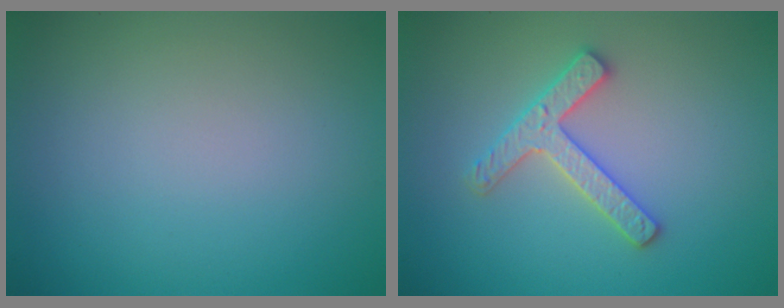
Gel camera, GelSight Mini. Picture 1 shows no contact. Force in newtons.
{"total": 2.9, "press": 2.8, "slide": 0.6}